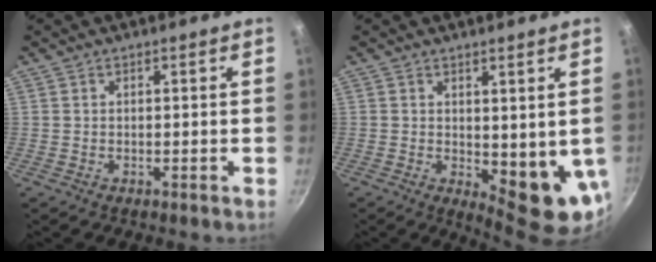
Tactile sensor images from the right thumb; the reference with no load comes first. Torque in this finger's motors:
{"motor_torque": [0.12, 0.77, 0.24, -0.17, 0.23]}